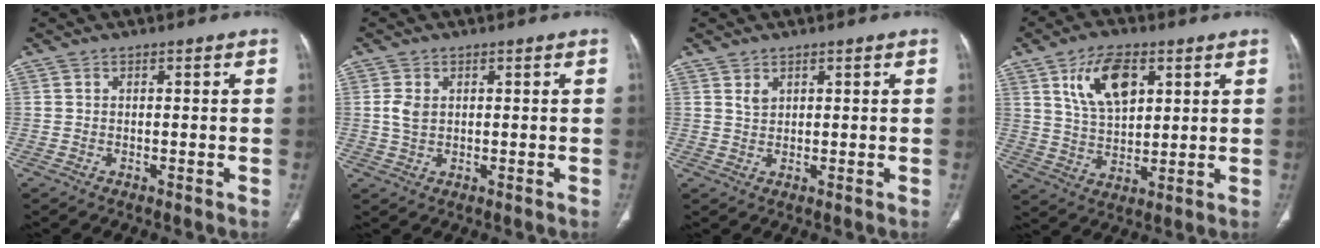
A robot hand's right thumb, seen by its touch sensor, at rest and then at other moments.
{"total": 2.9, "force": [0.6, 2.0, 2.0], "torque": [-0.039, 0.000, 0.015]}
{"total": 1.7, "force": [1.0, 1.0, 0.8], "torque": [-0.009, -0.005, 0.023]}
{"total": 11.4, "force": [4.8, 6.1, 8.3], "torque": [-0.127, -0.016, 0.094]}